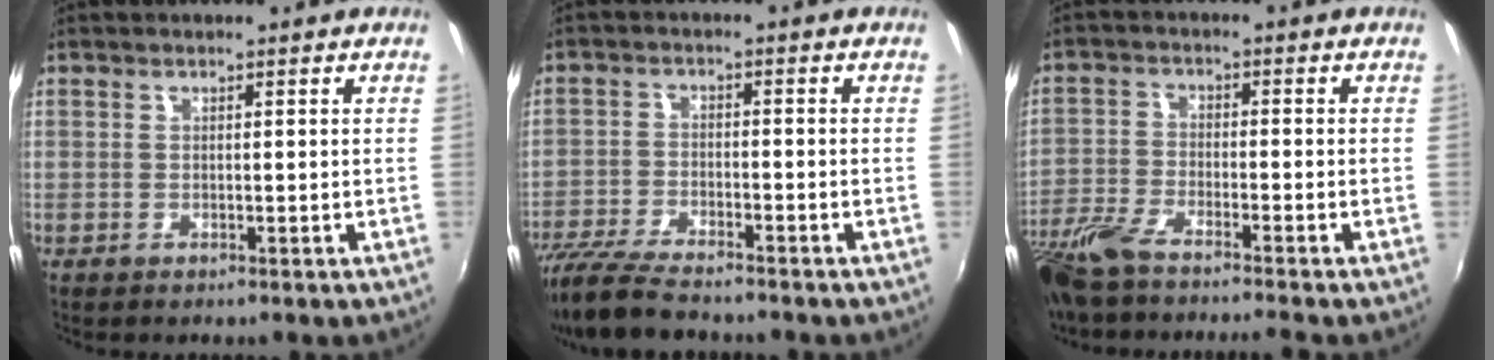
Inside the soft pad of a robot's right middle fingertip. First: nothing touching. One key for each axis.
{"total": 11.5, "fx": -9.9, "fy": 2.1, "fz": 5.4, "tx": -0.137, "ty": -0.031, "tz": -0.183}
{"total": 9.9, "fx": -8.5, "fy": 0.7, "fz": 5.1, "tx": -0.129, "ty": -0.029, "tz": -0.162}